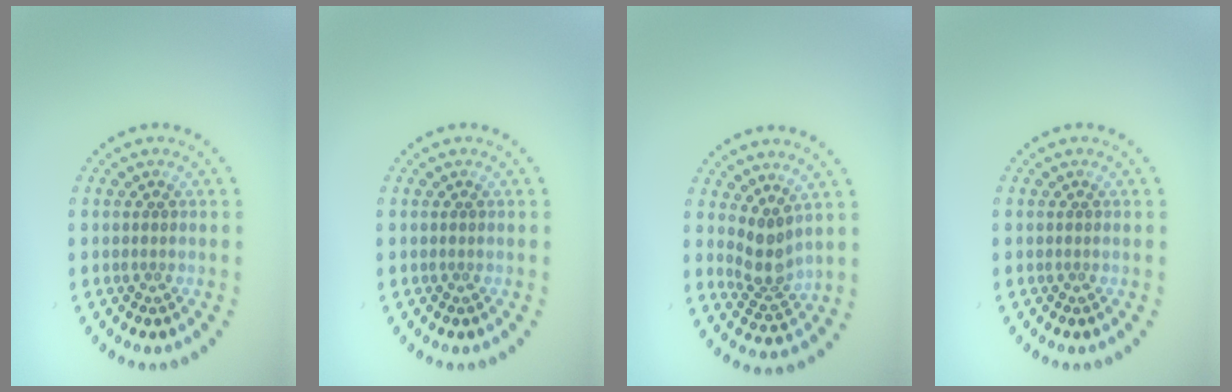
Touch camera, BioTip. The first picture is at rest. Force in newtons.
{"total": 0.0}
{"total": 2.7, "press": 2.1, "slide": 1.7}
{"total": 0.0}